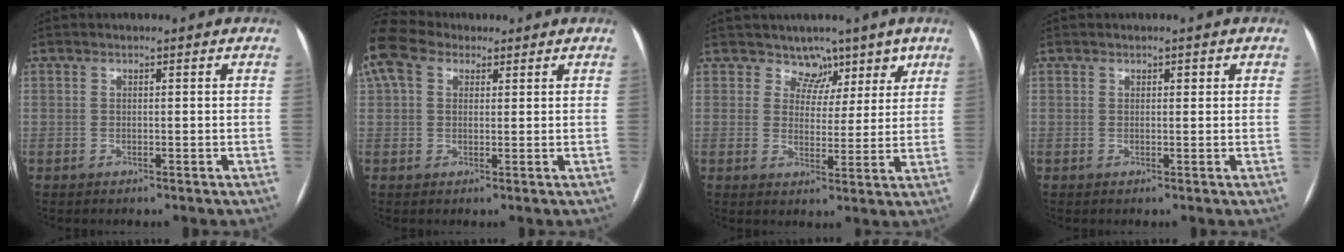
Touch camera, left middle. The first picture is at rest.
{"total": 4.9, "force": [2.6, 3.3, 2.5], "torque": [-0.068, 0.037, 0.053]}
{"total": 5.7, "force": [4.1, 3.9, -0.2], "torque": [0.019, -0.008, 0.052]}
{"total": 1.0, "force": [0.5, 0.6, 0.6], "torque": [-0.004, 0.004, 0.005]}